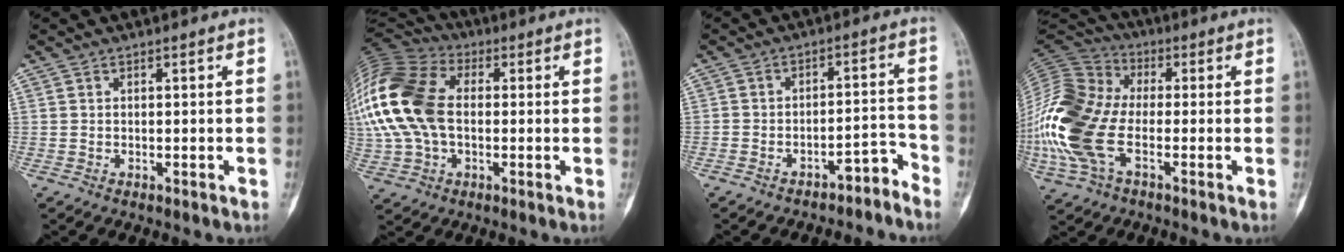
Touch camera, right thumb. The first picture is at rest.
{"total": 23.1, "force": [1.1, 15.1, 17.5], "torque": [-0.414, 0.017, 0.017]}
{"total": 5.3, "force": [-4.7, 2.0, 1.3], "torque": [-0.004, 0.088, -0.065]}
{"total": 20.0, "force": [-3.8, 11.5, 15.9], "torque": [-0.363, 0.013, -0.081]}